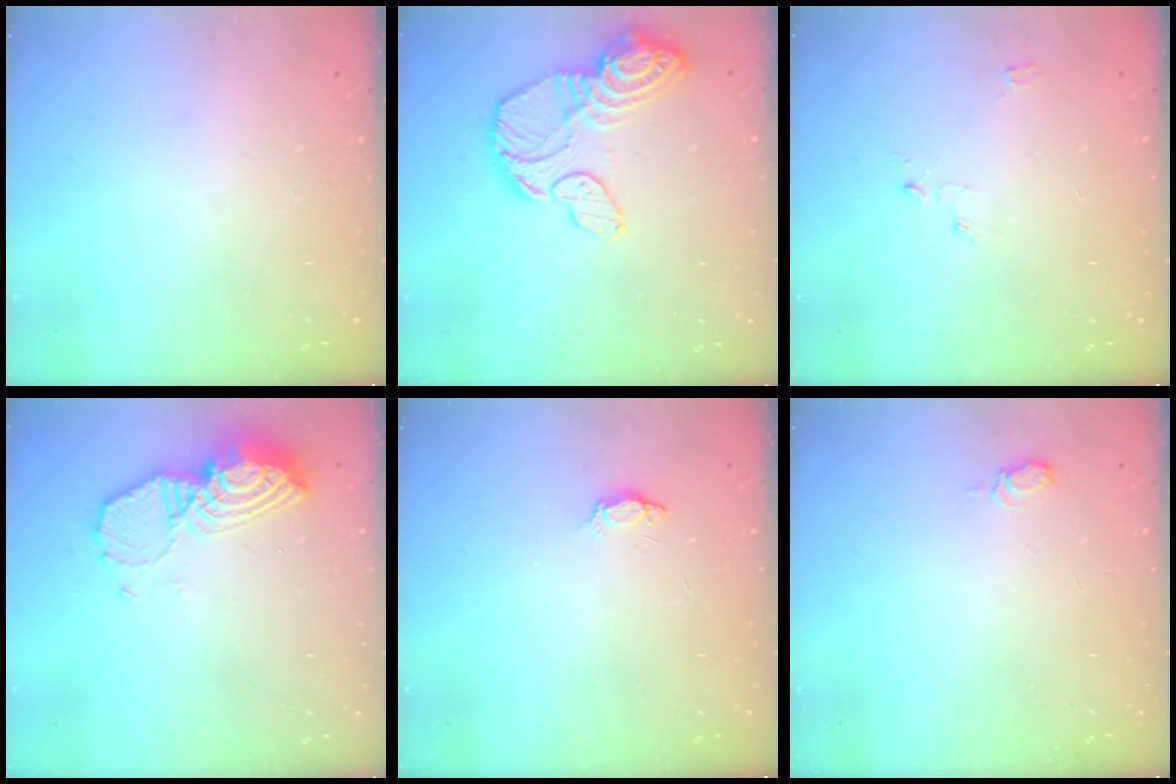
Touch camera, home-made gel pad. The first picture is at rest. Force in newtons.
{"total": 15.8, "press": 15.7, "slide": 1.4}
{"total": 2.9, "press": 2.8, "slide": 0.3}
{"total": 12.6, "press": 12.6, "slide": 1.1}
{"total": 3.4, "press": 3.3, "slide": 0.5}
{"total": 6.5, "press": 6.3, "slide": 1.6}